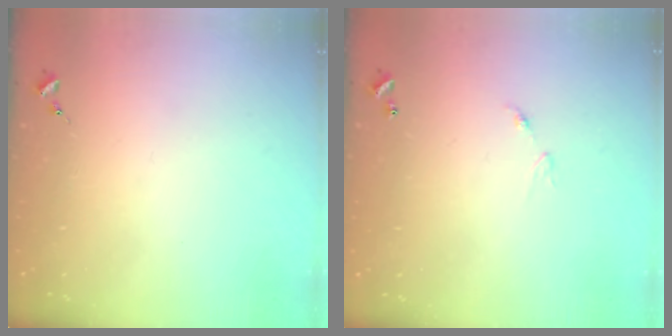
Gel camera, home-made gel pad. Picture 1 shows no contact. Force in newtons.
{"total": 5.6, "press": 5.5, "slide": 0.6}